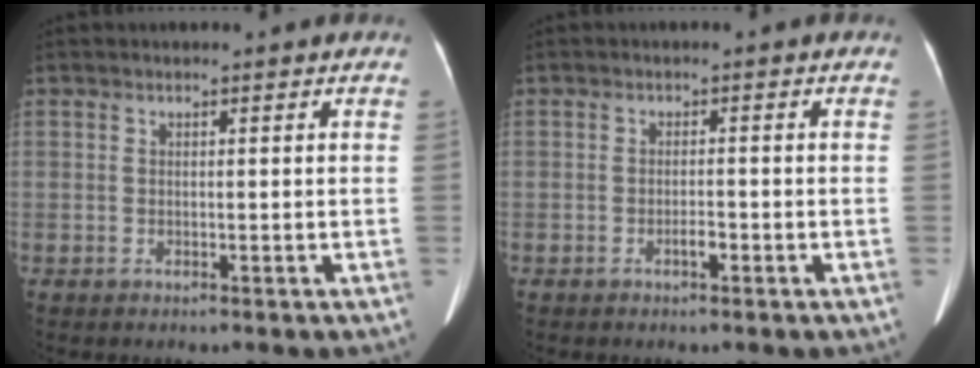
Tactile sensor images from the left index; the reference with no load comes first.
{"total": 1.6, "force": [-0.9, 0.5, 1.2], "torque": [-0.019, 0.002, -0.014]}